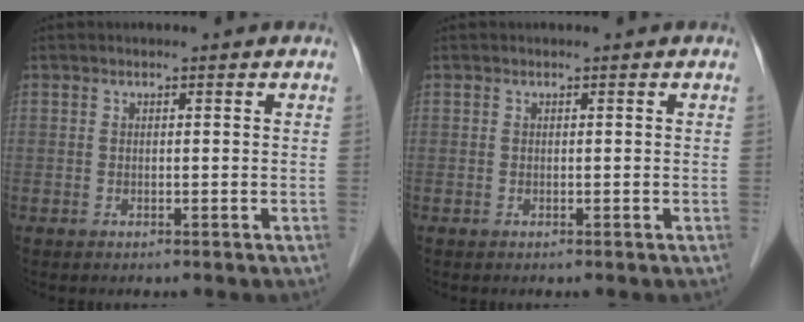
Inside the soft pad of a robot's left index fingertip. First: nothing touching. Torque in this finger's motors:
{"motor_torque": [0.00, 0.00, -0.01, 0.00]}